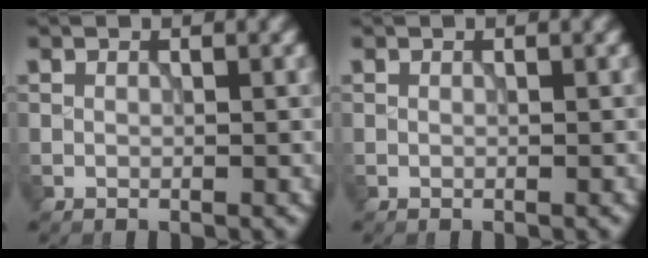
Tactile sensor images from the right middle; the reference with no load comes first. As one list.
[{"total": 0.0}]